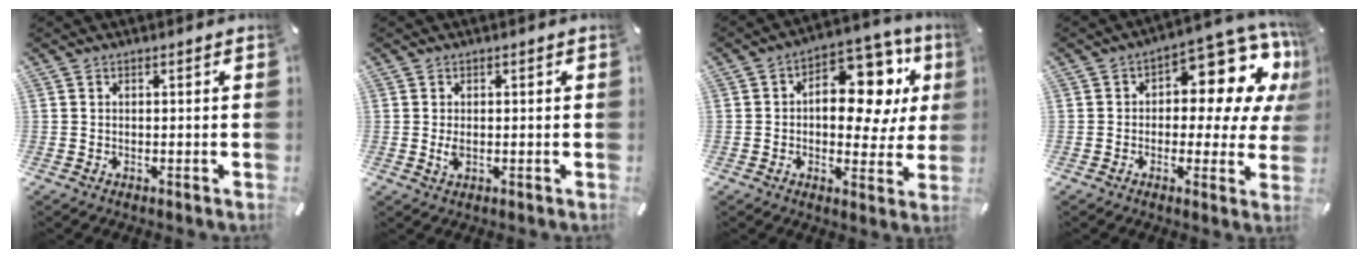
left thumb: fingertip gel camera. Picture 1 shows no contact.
{"total": 2.0, "force": [-0.1, 1.2, 1.6], "torque": [-0.038, -0.003, -0.005]}
{"total": 17.0, "force": [5.0, 10.3, 12.6], "torque": [-0.159, -0.036, 0.083]}
{"total": 12.9, "force": [5.8, 6.9, 9.2], "torque": [-0.107, -0.057, 0.095]}